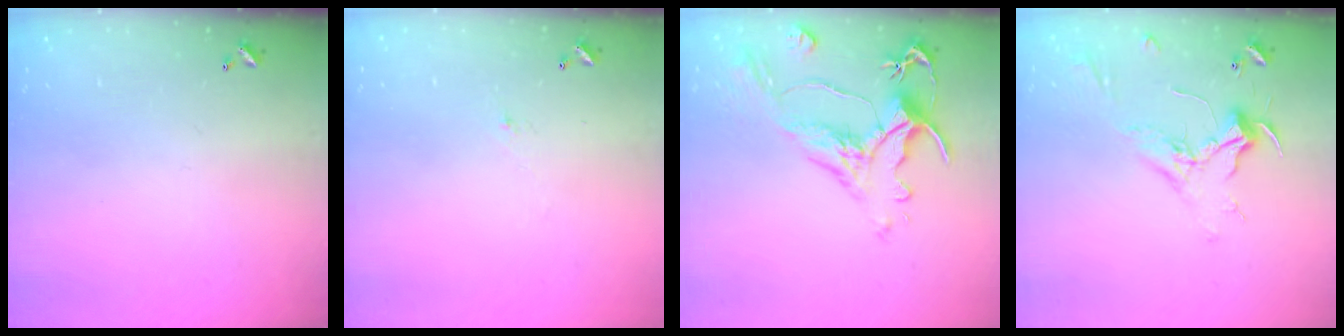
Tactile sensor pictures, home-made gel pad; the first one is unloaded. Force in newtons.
{"total": 0.7, "press": 0.1, "slide": 0.7}
{"total": 1.5, "press": 0.2, "slide": 1.5}
{"total": 2.3, "press": 2.2, "slide": 0.9}